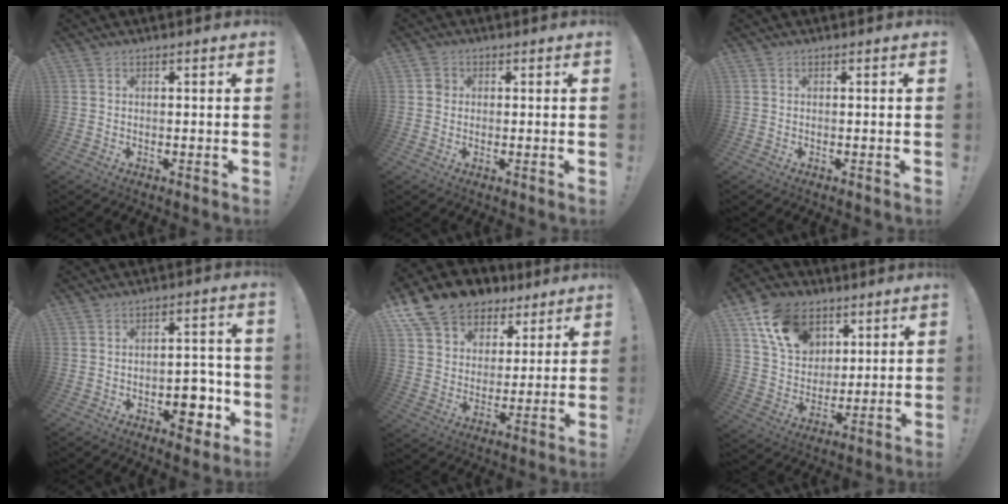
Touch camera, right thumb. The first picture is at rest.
{"total": 2.1, "force": [0.3, 2.0, 0.6], "torque": [0.002, 0.000, 0.002]}
{"total": 0.0}
{"total": 8.8, "force": [-3.4, 5.4, 6.0], "torque": [-0.048, 0.015, -0.055]}
{"total": 13.4, "force": [9.5, 8.8, 3.5], "torque": [-0.058, -0.070, 0.183]}
{"total": 15.7, "force": [8.0, 11.3, 7.3], "torque": [-0.130, -0.029, 0.158]}